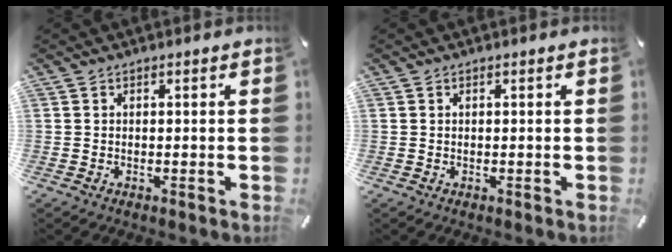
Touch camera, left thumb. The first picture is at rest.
{"total": 0.0}